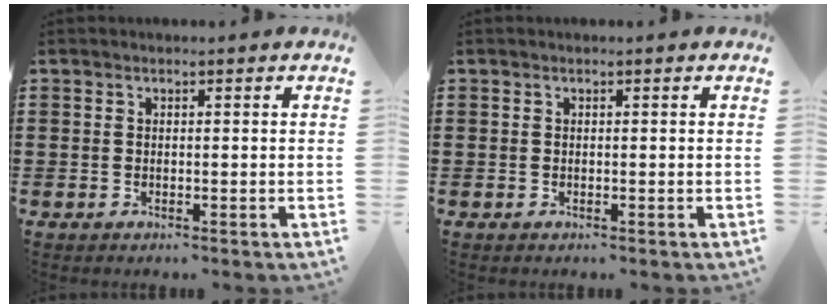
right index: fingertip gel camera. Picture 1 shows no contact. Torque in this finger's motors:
{"motor_torque": [0.00, 0.00, 0.00, 0.00]}